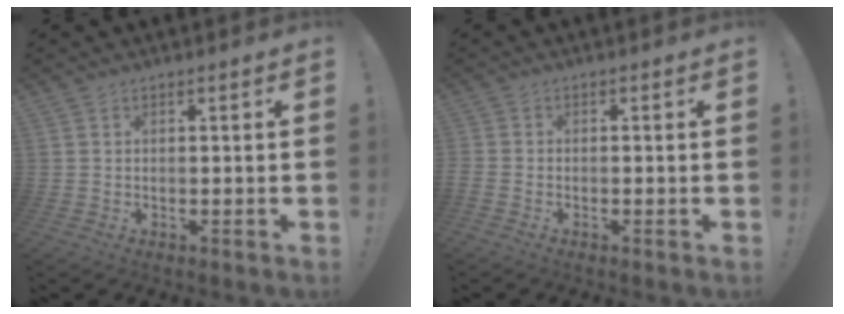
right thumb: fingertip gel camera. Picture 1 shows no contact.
{"total": 1.4, "force": [-1.1, 0.4, 0.8], "torque": [-0.014, 0.005, -0.018]}